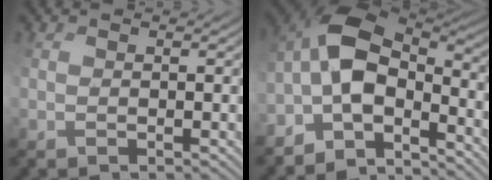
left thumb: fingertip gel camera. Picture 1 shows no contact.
{"total": 9.8, "force": [-4.0, 4.1, 8.0], "torque": [-0.164, 0.009, -0.088]}